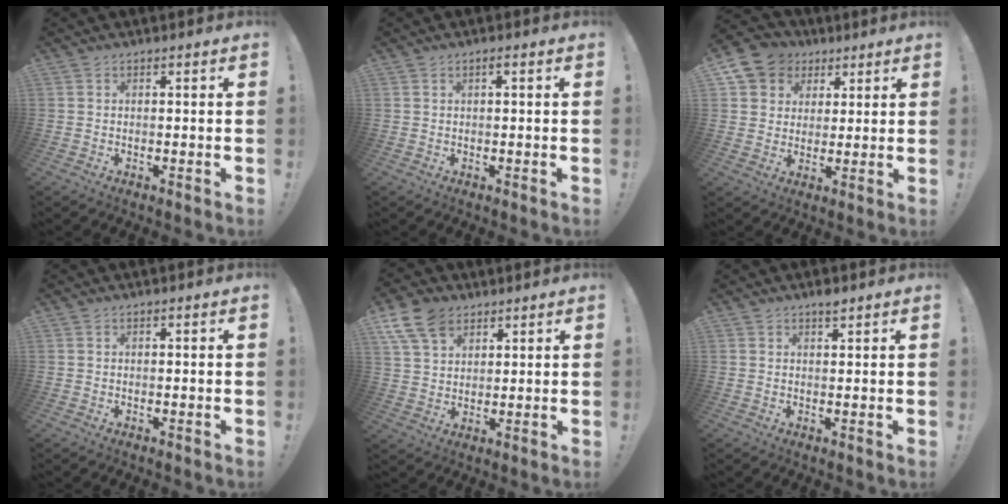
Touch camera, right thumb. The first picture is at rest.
{"total": 1.2, "force": [0.3, 0.1, 1.2], "torque": [-0.017, -0.002, 0.002]}
{"total": 8.8, "force": [3.6, 7.7, 2.1], "torque": [-0.025, -0.025, 0.074]}
{"total": 0.0}
{"total": 10.8, "force": [6.5, 6.9, 5.2], "torque": [-0.095, -0.025, 0.129]}
{"total": 2.1, "force": [1.7, 0.2, 1.2], "torque": [-0.011, -0.008, 0.027]}